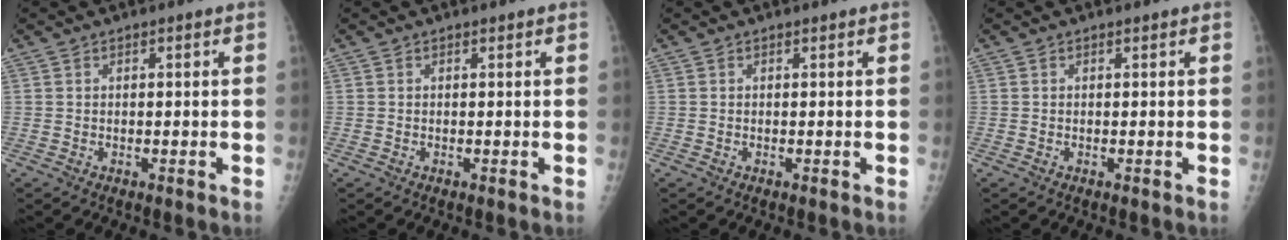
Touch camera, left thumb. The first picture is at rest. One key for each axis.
{"total": 0.0}
{"total": 0.0}
{"total": 0.0}